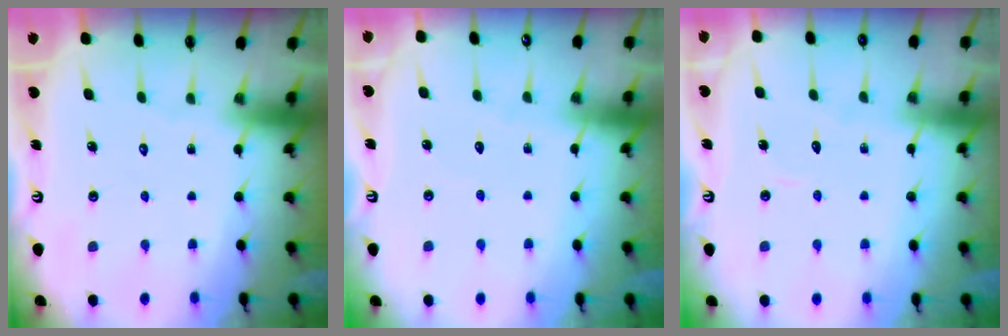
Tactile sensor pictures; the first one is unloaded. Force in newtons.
{"total": 2.4, "press": 2.4, "slide": 0.2}
{"total": 3.0, "press": 3.0, "slide": 0.2}